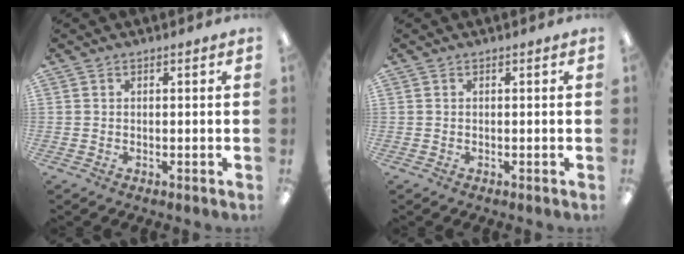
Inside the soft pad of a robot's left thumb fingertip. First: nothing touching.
{"total": 0.0}